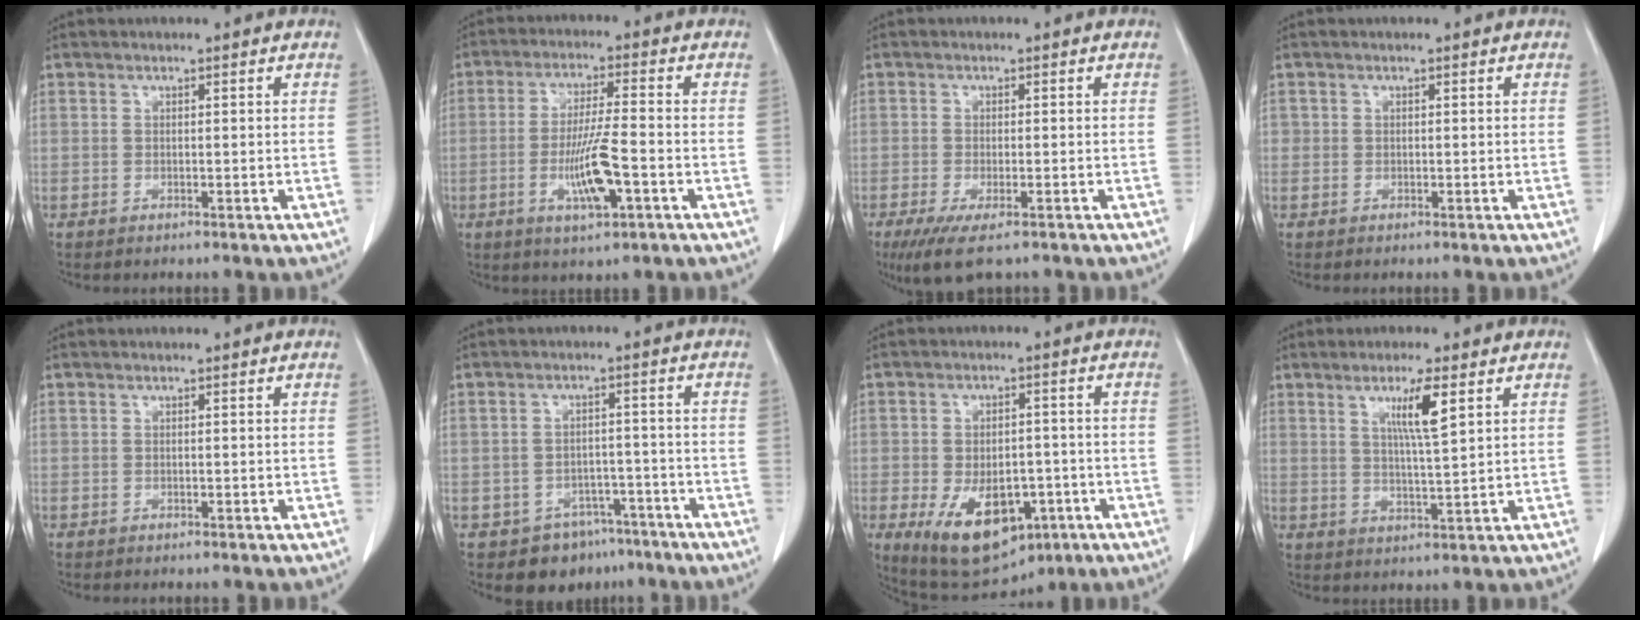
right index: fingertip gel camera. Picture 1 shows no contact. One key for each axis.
{"total": 8.5, "fx": -2.8, "fy": 0.8, "fz": 8.0, "tx": -0.151, "ty": -0.008, "tz": -0.049}
{"total": 6.9, "fx": -4.7, "fy": 1.6, "fz": 4.8, "tx": -0.078, "ty": -0.019, "tz": -0.073}
{"total": 0.5, "fx": 0.0, "fy": 0.5, "fz": 0.1, "tx": 0.005, "ty": 0.003, "tz": -0.002}
{"total": 0.0}
{"total": 7.0, "fx": -4.8, "fy": 5.0, "fz": 1.0, "tx": 0.004, "ty": 0.019, "tz": -0.061}
{"total": 13.1, "fx": -5.8, "fy": 7.3, "fz": 9.2, "tx": -0.156, "ty": -0.006, "tz": -0.075}
{"total": 6.6, "fx": 3.1, "fy": 0.6, "fz": 5.8, "tx": -0.101, "ty": -0.003, "tz": 0.054}